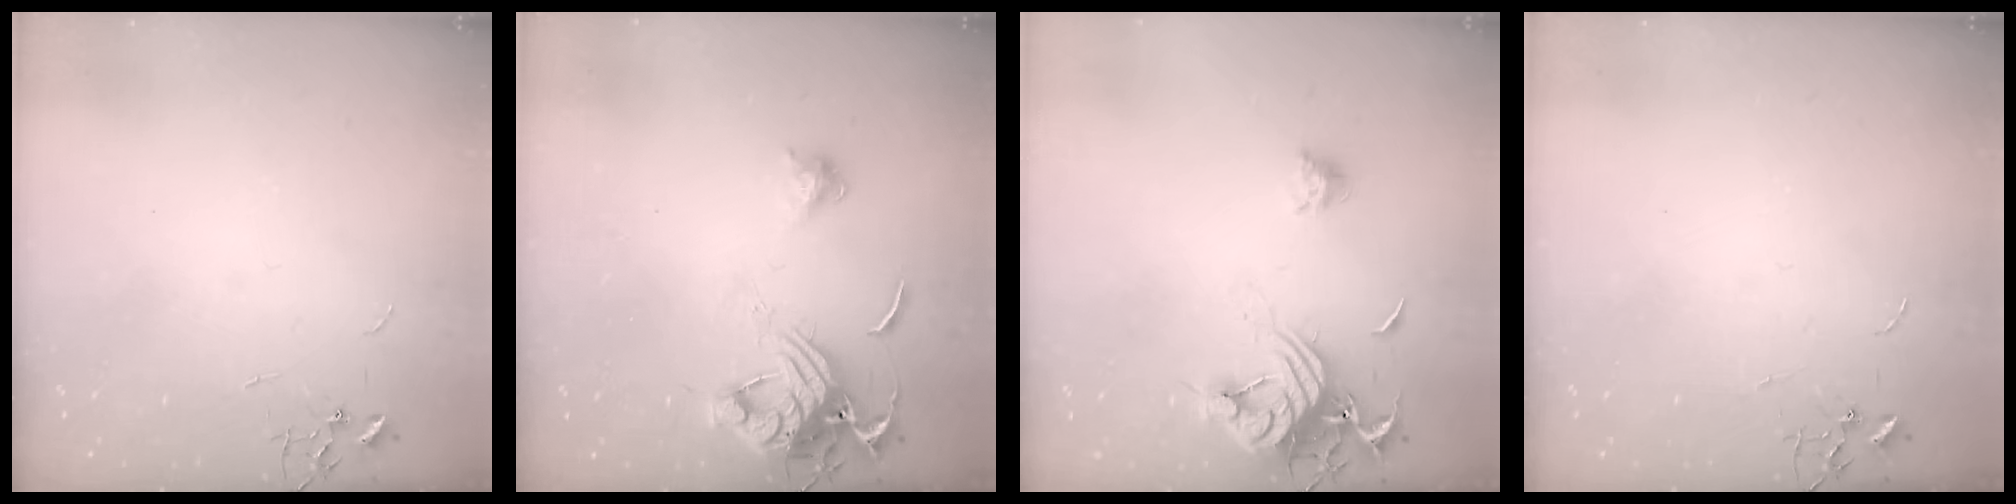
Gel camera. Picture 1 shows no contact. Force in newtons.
{"total": 13.0, "press": 13.0, "slide": 1.4}
{"total": 14.9, "press": 14.8, "slide": 1.3}
{"total": 0.0}